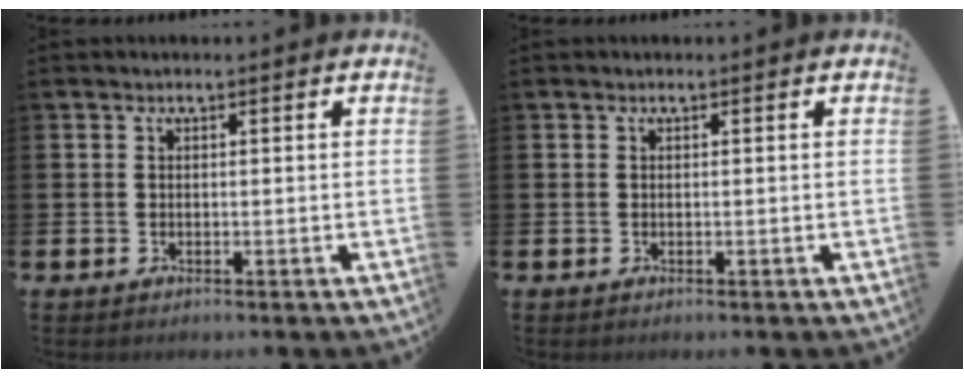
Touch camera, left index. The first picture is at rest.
{"total": 0.0}